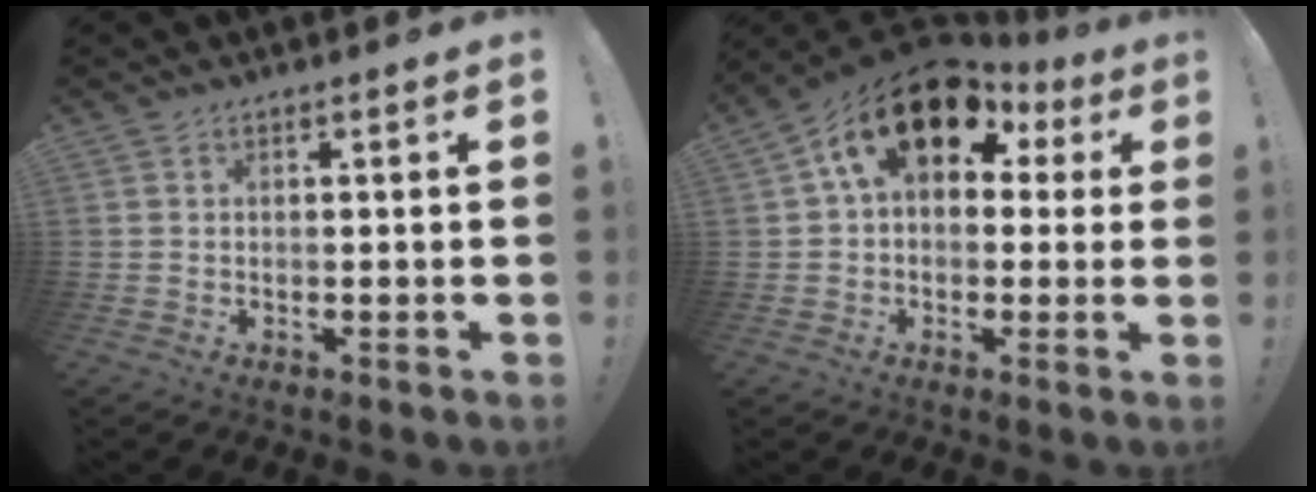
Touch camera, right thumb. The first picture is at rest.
{"total": 17.2, "force": [7.3, 10.3, 11.7], "torque": [-0.191, -0.024, 0.127]}